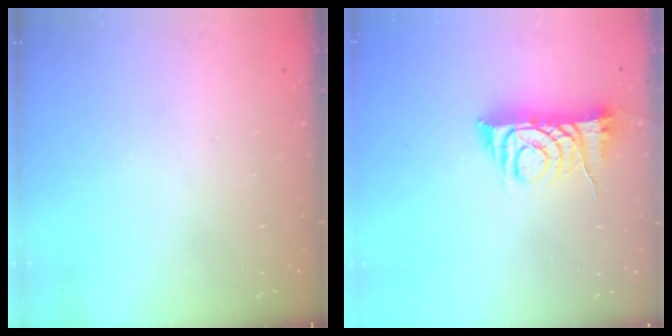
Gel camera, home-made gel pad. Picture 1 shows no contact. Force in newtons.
{"total": 9.4, "press": 9.4, "slide": 0.5}